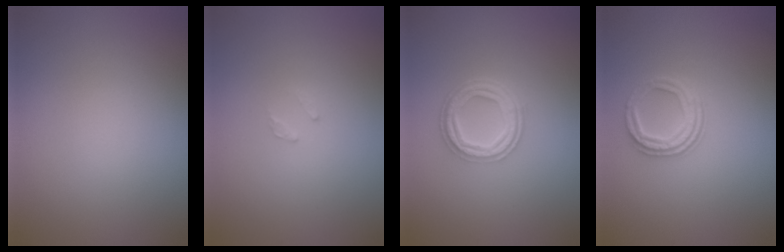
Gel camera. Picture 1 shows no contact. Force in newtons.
{"total": 0.8, "press": 0.7, "slide": 0.1}
{"total": 4.2, "press": 3.2, "slide": 2.6}
{"total": 2.8, "press": 2.3, "slide": 1.5}